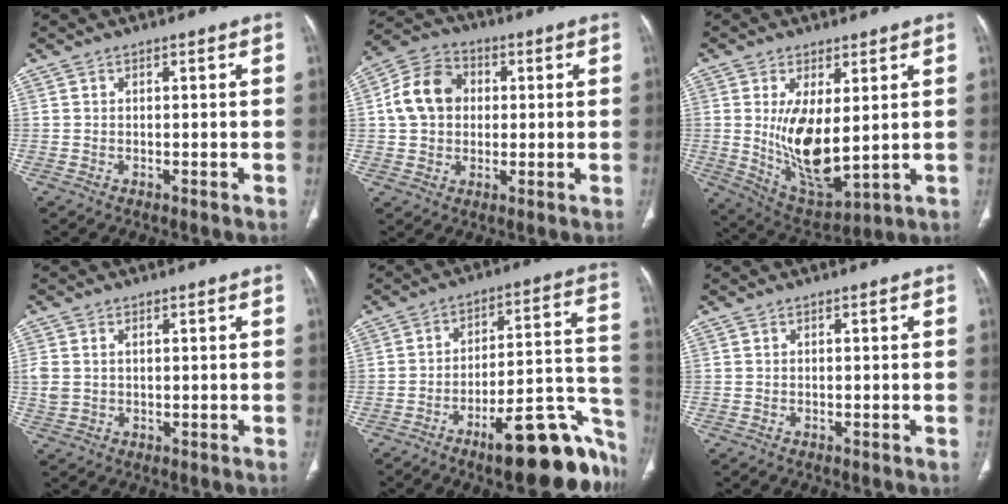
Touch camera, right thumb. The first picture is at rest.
{"total": 11.2, "force": [1.3, 9.0, 6.4], "torque": [-0.101, 0.019, 0.015]}
{"total": 13.3, "force": [1.2, 6.0, 11.8], "torque": [-0.197, -0.030, 0.043]}
{"total": 3.7, "force": [0.6, 2.6, 2.6], "torque": [-0.073, 0.008, 0.018]}
{"total": 20.7, "force": [-12.0, 6.0, 15.8], "torque": [-0.123, 0.104, -0.170]}
{"total": 0.0}